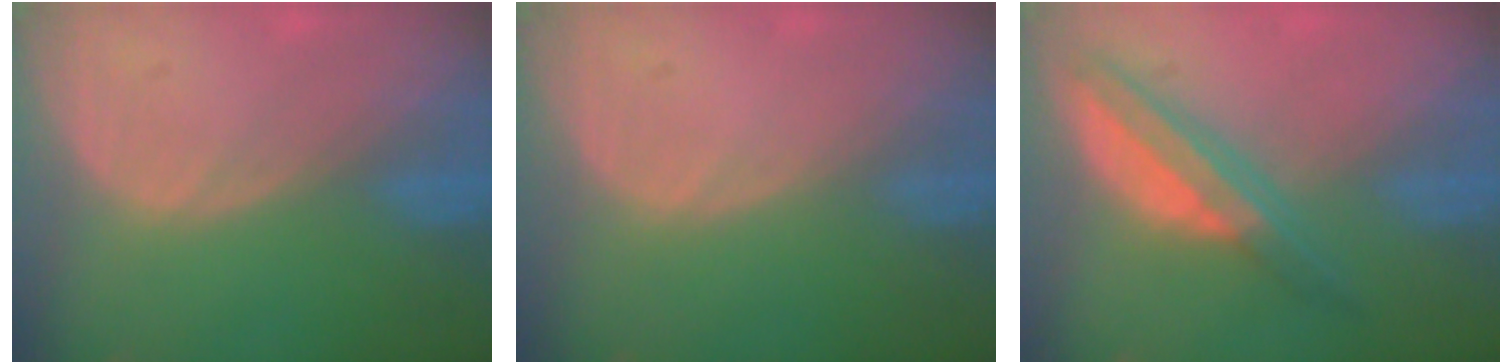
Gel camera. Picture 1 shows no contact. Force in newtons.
{"total": 0.0}
{"total": 6.8, "press": 5.8, "slide": 3.4}